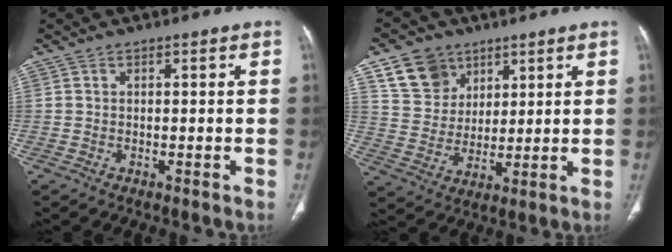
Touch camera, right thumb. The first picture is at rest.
{"total": 10.5, "force": [6.1, 8.1, 3.0], "torque": [-0.025, -0.024, 0.123]}